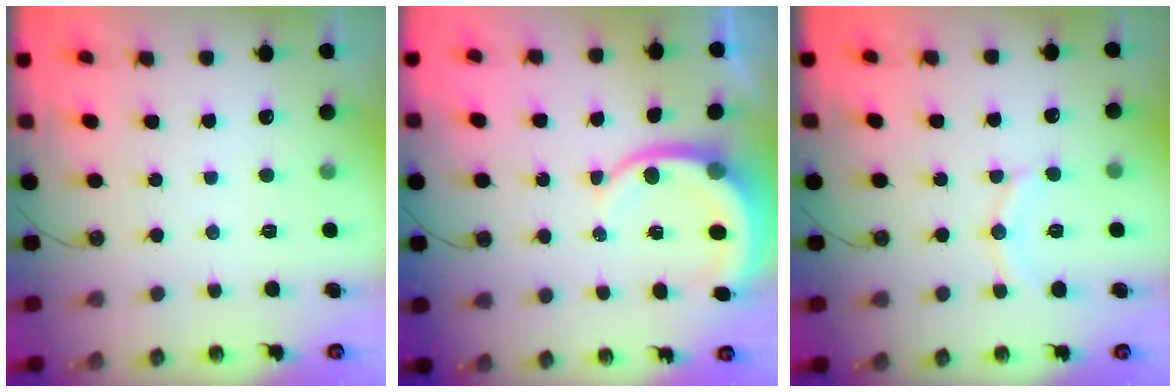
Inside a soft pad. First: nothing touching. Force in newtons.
{"total": 7.3, "press": 7.3, "slide": 0.9}
{"total": 8.1, "press": 8.1, "slide": 0.8}